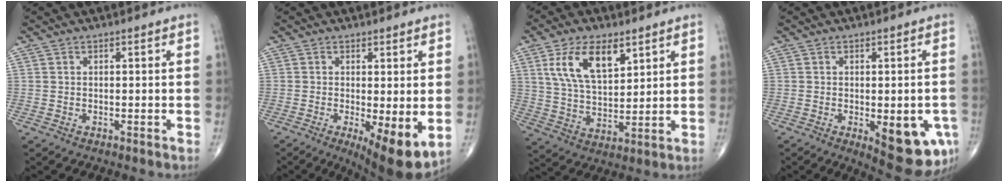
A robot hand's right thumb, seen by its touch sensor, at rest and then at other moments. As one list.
[{"total": 9.2, "force": [-1.7, 2.7, 8.6], "torque": [-0.128, -0.027, -0.020]}, {"total": 12.0, "force": [5.7, 5.9, 8.8], "torque": [-0.150, -0.022, 0.115]}, {"total": 11.9, "force": [-3.7, 4.5, 10.4], "torque": [-0.109, -0.008, -0.035]}]